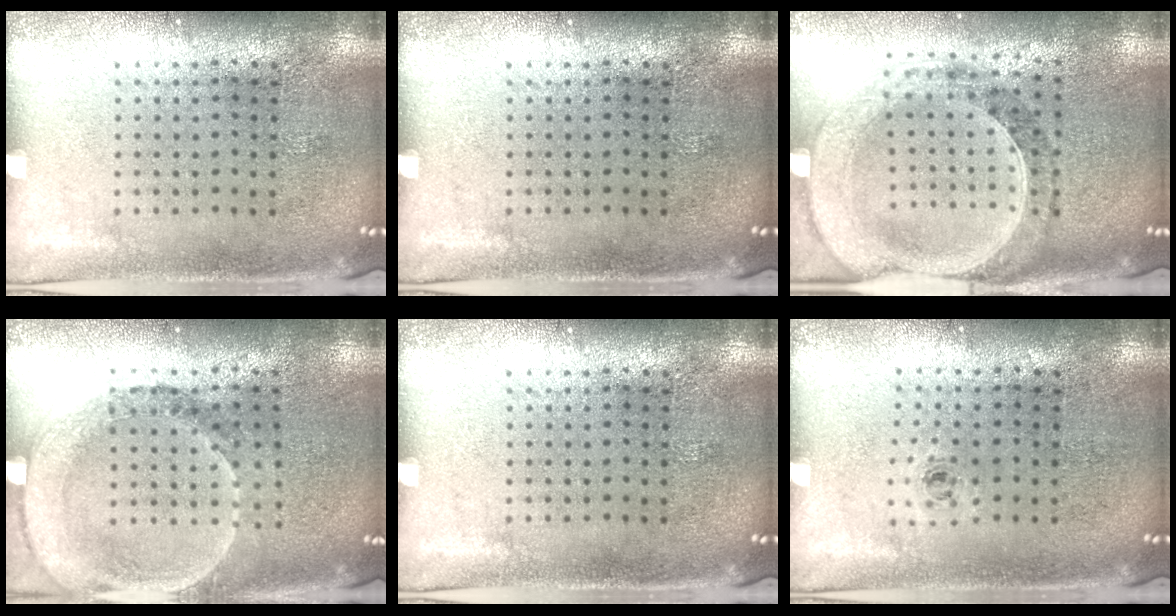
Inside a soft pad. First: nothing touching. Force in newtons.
{"total": 0.0}
{"total": 1.4, "press": 1.3, "slide": 0.4}
{"total": 1.6, "press": 1.5, "slide": 0.6}
{"total": 0.0}
{"total": 0.6, "press": 0.3, "slide": 0.5}